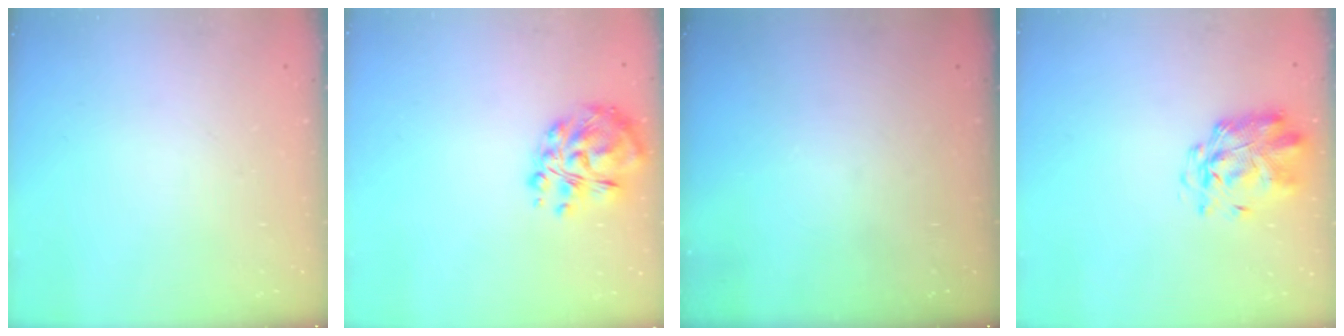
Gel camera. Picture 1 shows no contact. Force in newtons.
{"total": 11.1, "press": 10.8, "slide": 2.5}
{"total": 0.0}
{"total": 2.6, "press": 2.5, "slide": 0.7}